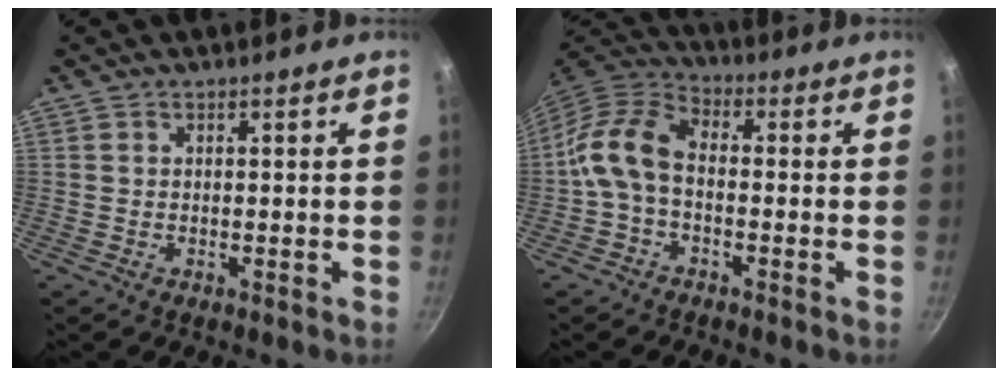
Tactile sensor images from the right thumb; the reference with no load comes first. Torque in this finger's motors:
{"motor_torque": [0.11, 0.28, 0.98, -0.37, 0.25]}